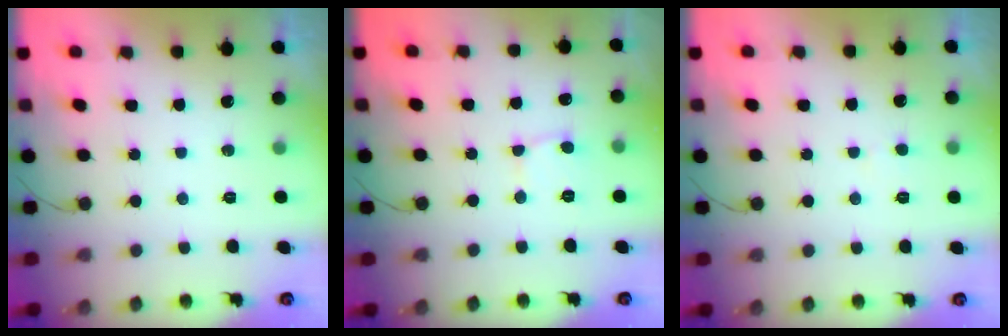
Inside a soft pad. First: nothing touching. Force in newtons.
{"total": 2.6, "press": 2.6, "slide": 0.1}
{"total": 2.3, "press": 2.3, "slide": 0.2}